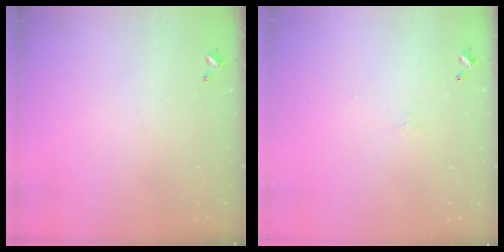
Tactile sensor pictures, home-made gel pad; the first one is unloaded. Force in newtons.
{"total": 0.7, "press": 0.2, "slide": 0.6}